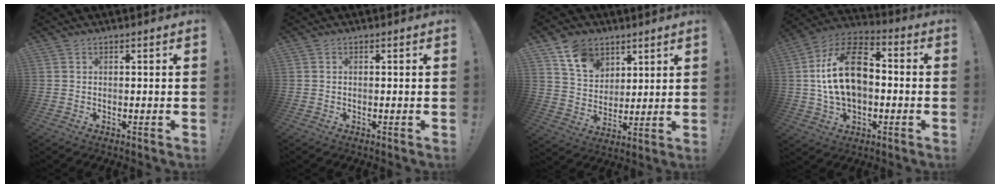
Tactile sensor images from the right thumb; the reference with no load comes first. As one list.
[{"total": 0.0}, {"total": 11.4, "force": [7.2, 8.0, 3.9], "torque": [-0.067, -0.040, 0.141]}, {"total": 19.5, "force": [1.0, 12.6, 14.9], "torque": [-0.251, 0.019, 0.018]}]